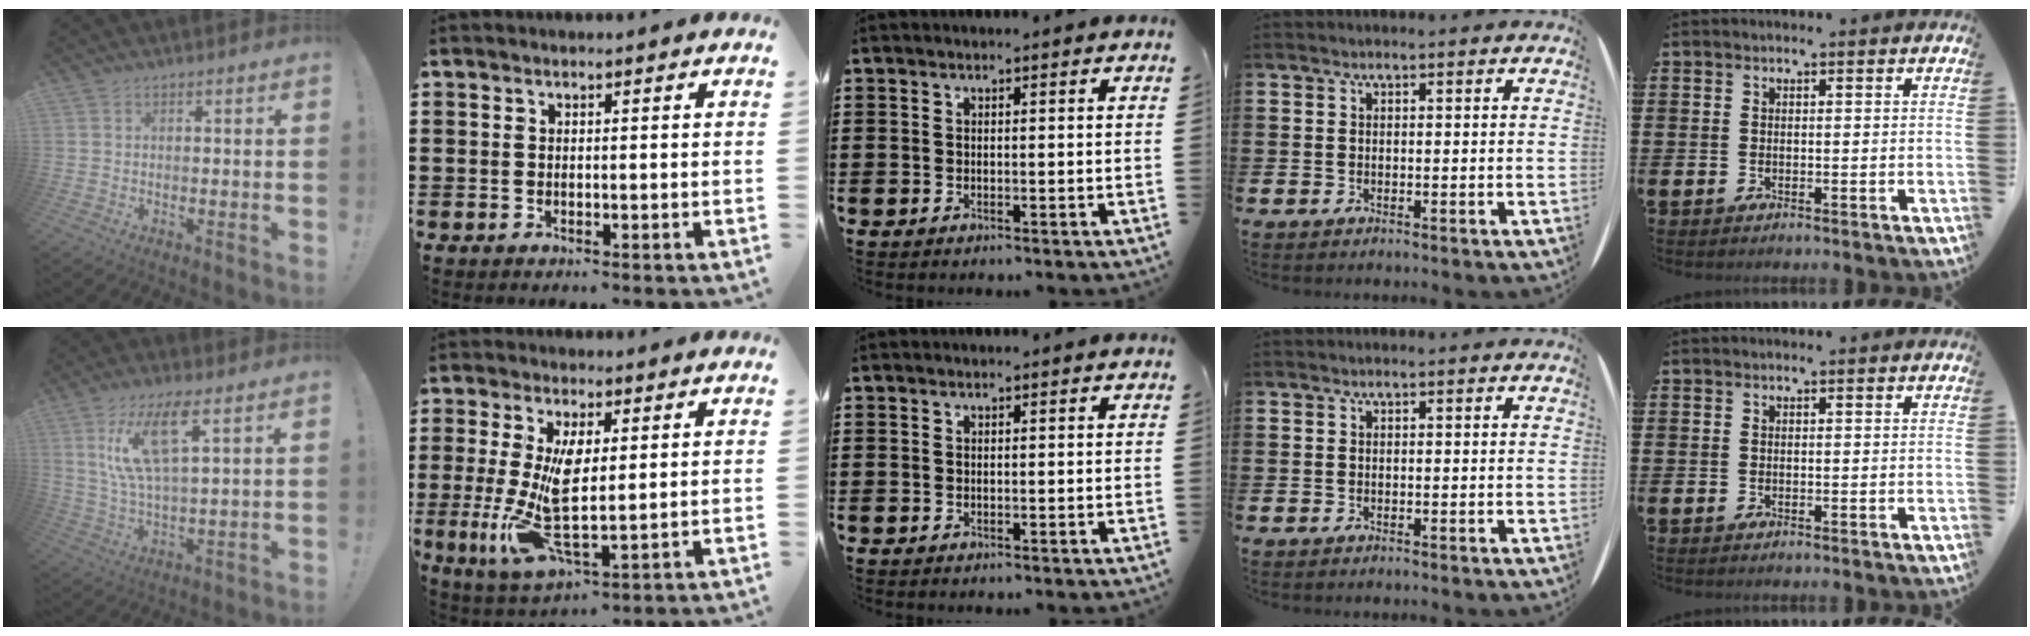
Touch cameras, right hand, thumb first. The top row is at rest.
{"thumb": {"total": 13.8, "force": [7.0, 4.4, 11.1], "torque": [-0.221, -0.010, 0.118]}, "index": {"total": 9.9, "force": [1.0, 3.8, 9.1], "torque": [-0.189, -0.017, 0.019]}}